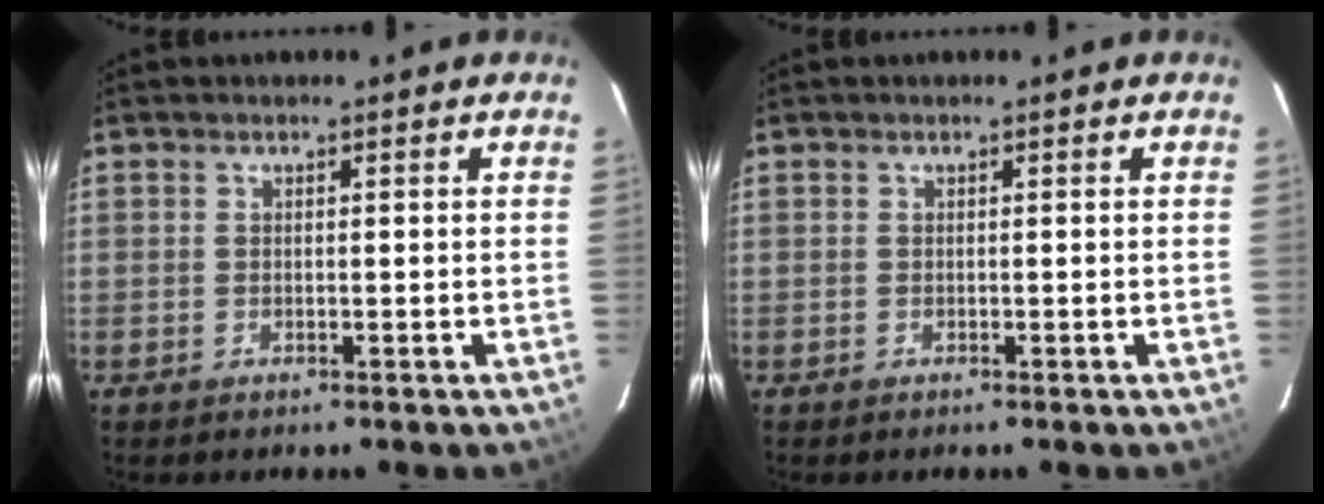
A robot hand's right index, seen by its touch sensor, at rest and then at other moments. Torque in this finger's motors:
{"motor_torque": [0.15, 0.05, 0.04, 0.01]}